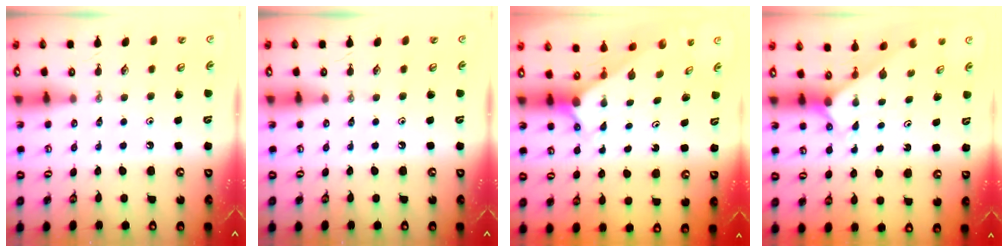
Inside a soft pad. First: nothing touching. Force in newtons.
{"total": 0.0}
{"total": 2.1, "press": 2.1, "slide": 0.2}
{"total": 1.8, "press": 1.8, "slide": 0.1}